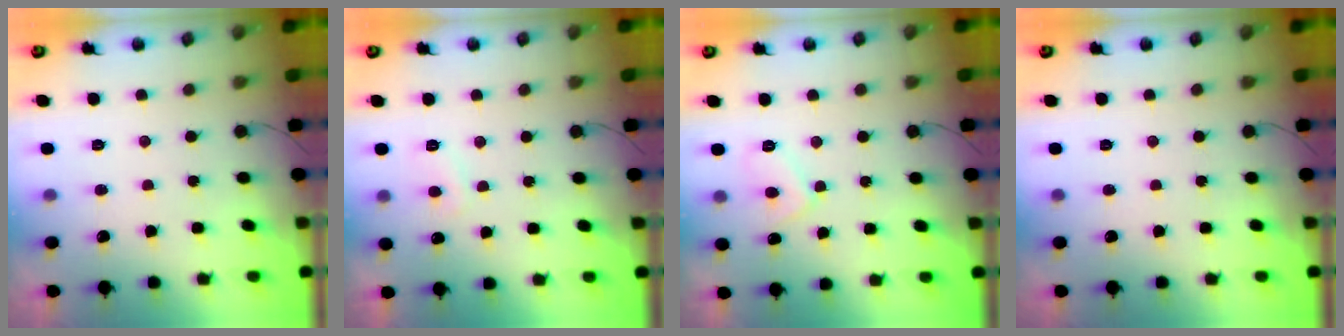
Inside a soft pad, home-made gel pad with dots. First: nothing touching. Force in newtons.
{"total": 2.9, "press": 2.9, "slide": 0.3}
{"total": 6.4, "press": 6.4, "slide": 0.6}
{"total": 0.0}